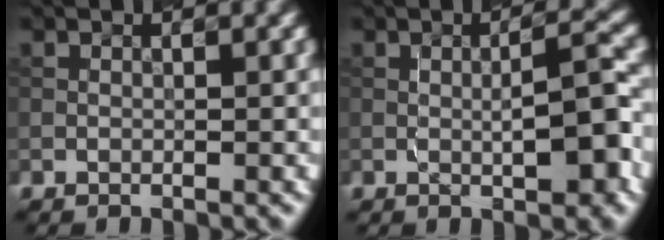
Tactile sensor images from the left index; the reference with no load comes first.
{"total": 4.8, "force": [-0.4, 1.0, 4.7], "torque": [-0.076, 0.005, -0.006]}